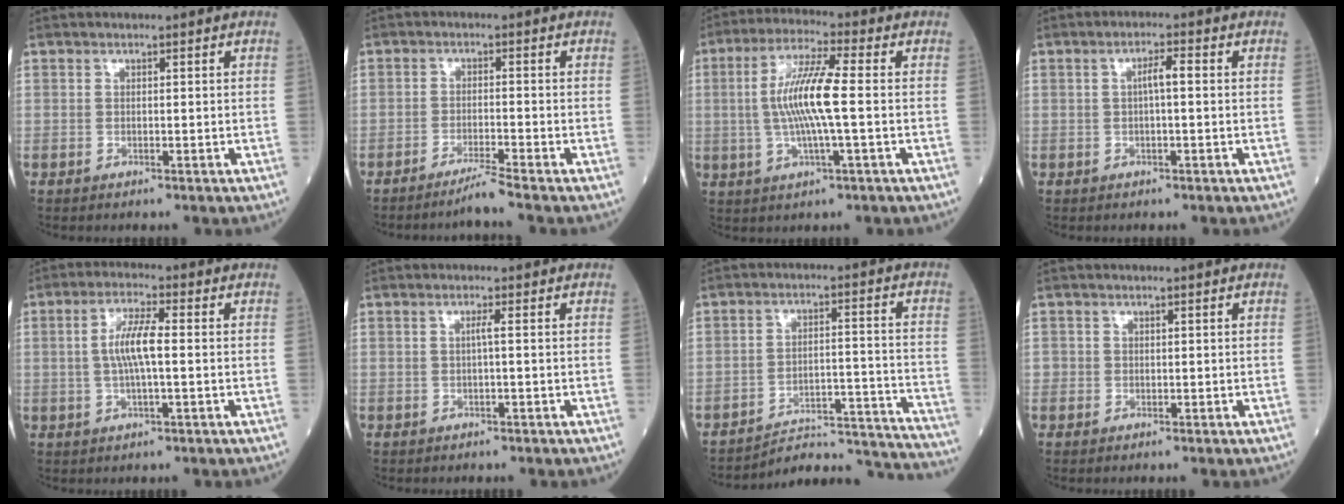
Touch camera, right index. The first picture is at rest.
{"total": 3.0, "force": [-2.5, -1.2, 1.1], "torque": [-0.021, -0.010, -0.048]}
{"total": 10.0, "force": [-0.1, 0.7, 10.0], "torque": [-0.198, 0.008, -0.008]}
{"total": 2.5, "force": [0.1, 0.3, 2.5], "torque": [-0.043, 0.005, 0.002]}
{"total": 6.0, "force": [0.1, 0.8, 5.9], "torque": [-0.122, 0.006, 0.000]}
{"total": 0.9, "force": [-0.1, -0.2, 0.8], "torque": [-0.014, 0.003, -0.003]}
{"total": 17.1, "force": [-17.0, 0.3, 1.9], "torque": [-0.003, 0.033, -0.228]}
{"total": 0.7, "force": [-0.2, 0.7, 0.0], "torque": [0.003, 0.006, -0.005]}